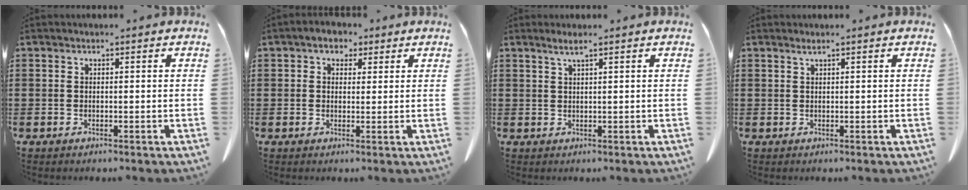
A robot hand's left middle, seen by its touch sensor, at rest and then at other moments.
{"total": 2.5, "force": [1.7, 1.7, 0.8], "torque": [-0.026, 0.012, 0.030]}
{"total": 1.8, "force": [1.2, -0.1, 1.3], "torque": [-0.028, -0.003, 0.022]}
{"total": 0.8, "force": [0.5, -0.1, 0.6], "torque": [-0.011, -0.004, 0.011]}